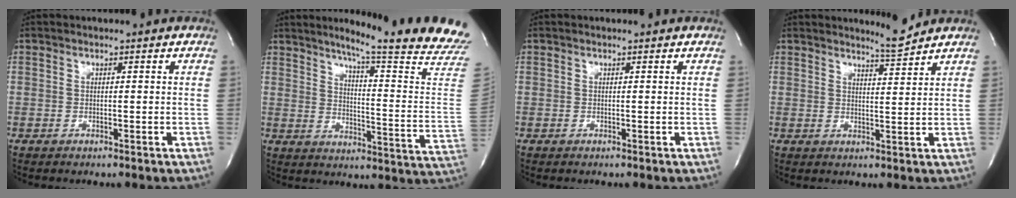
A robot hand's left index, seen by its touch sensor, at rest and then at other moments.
{"total": 21.9, "force": [18.7, -1.8, 11.4], "torque": [-0.159, -0.102, 0.226]}
{"total": 0.5, "force": [0.5, 0.0, 0.1], "torque": [-0.003, 0.001, 0.003]}
{"total": 3.1, "force": [3.0, -0.7, 0.1], "torque": [-0.011, -0.019, 0.052]}